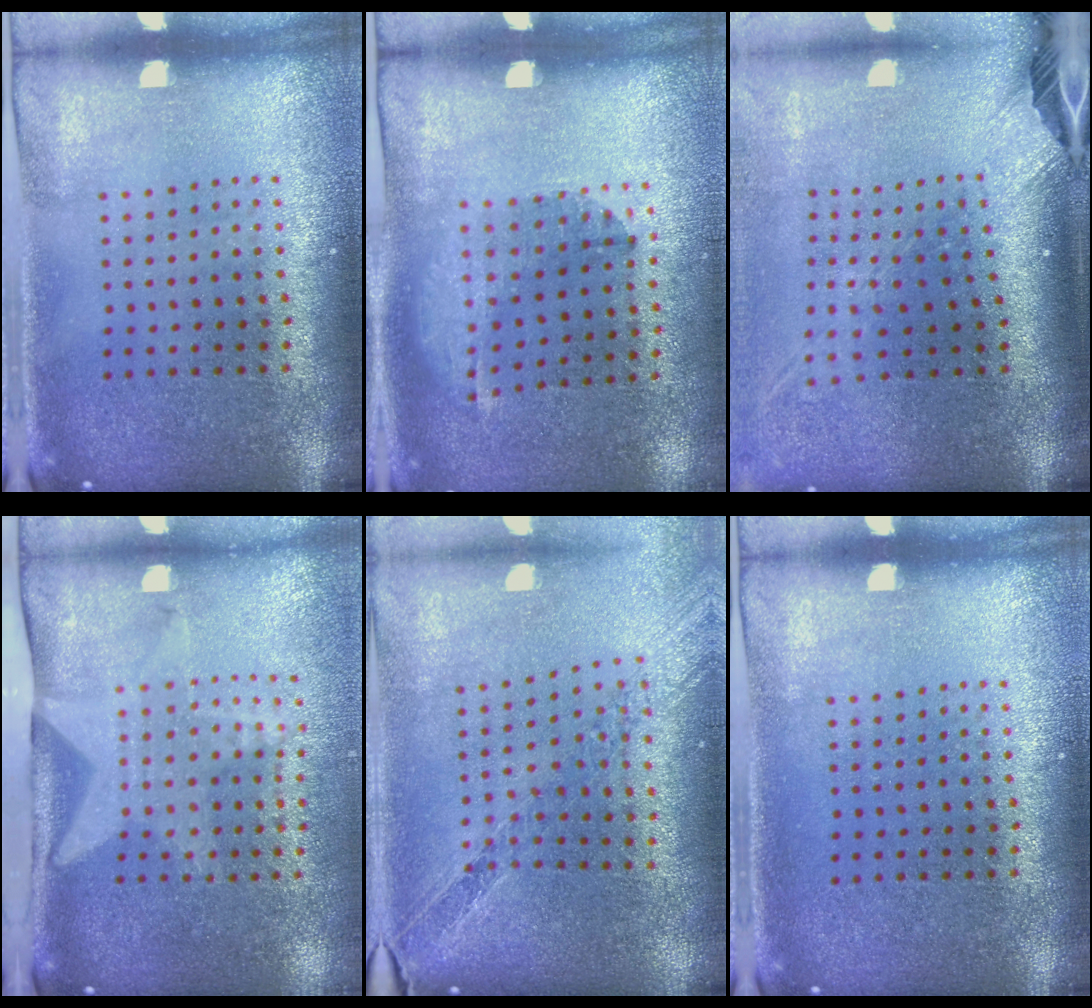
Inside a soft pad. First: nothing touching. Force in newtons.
{"total": 1.3, "press": 0.9, "slide": 0.9}
{"total": 2.6, "press": 1.8, "slide": 1.8}
{"total": 2.1, "press": 1.6, "slide": 1.3}
{"total": 1.0, "press": 1.0, "slide": 0.0}
{"total": 0.0}